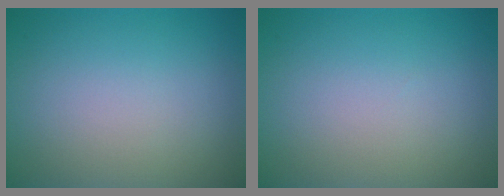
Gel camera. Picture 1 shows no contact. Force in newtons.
{"total": 0.0}